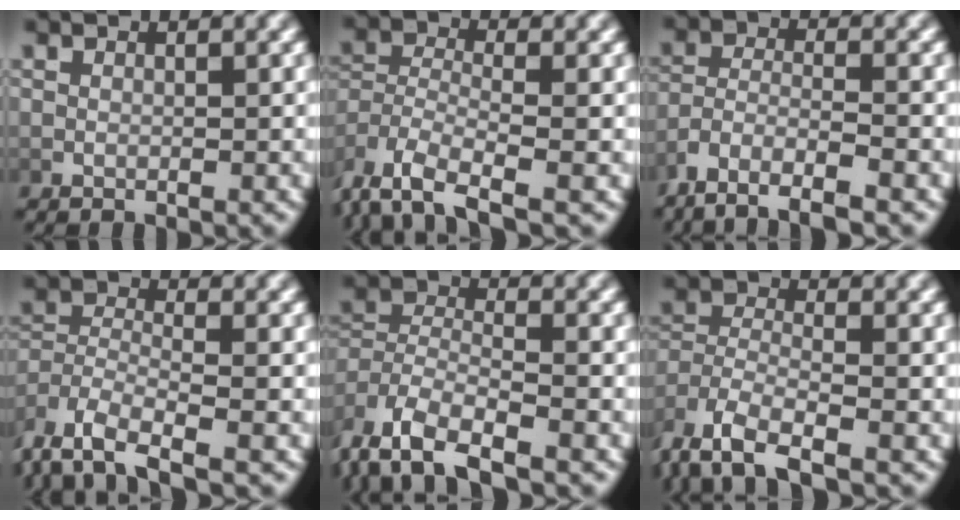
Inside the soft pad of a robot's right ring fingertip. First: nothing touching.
{"total": 5.2, "force": [-2.2, 3.2, 3.5], "torque": [-0.104, -0.034, -0.023]}
{"total": 6.8, "force": [-4.9, 2.8, 3.6], "torque": [-0.083, -0.030, -0.069]}
{"total": 5.5, "force": [-2.5, 3.6, 3.3], "torque": [-0.098, -0.032, -0.032]}
{"total": 5.5, "force": [-2.3, 3.7, 3.4], "torque": [-0.090, -0.022, -0.036]}
{"total": 4.6, "force": [-2.0, 2.8, 3.1], "torque": [-0.090, -0.030, -0.021]}